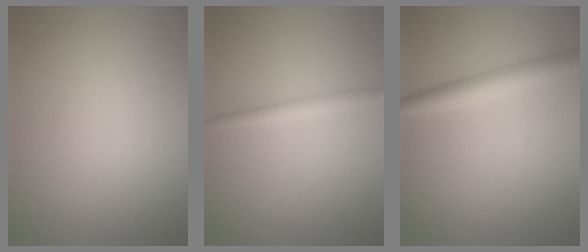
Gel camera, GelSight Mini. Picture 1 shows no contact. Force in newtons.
{"total": 1.4, "press": 1.4, "slide": 0.1}
{"total": 2.9, "press": 2.9, "slide": 0.0}